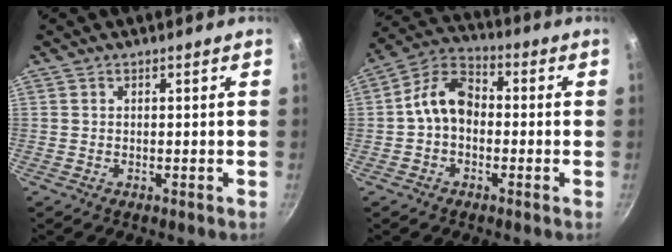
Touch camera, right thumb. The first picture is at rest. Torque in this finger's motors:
{"motor_torque": [0.09, 0.09, -0.01, 0.01, 0.15]}